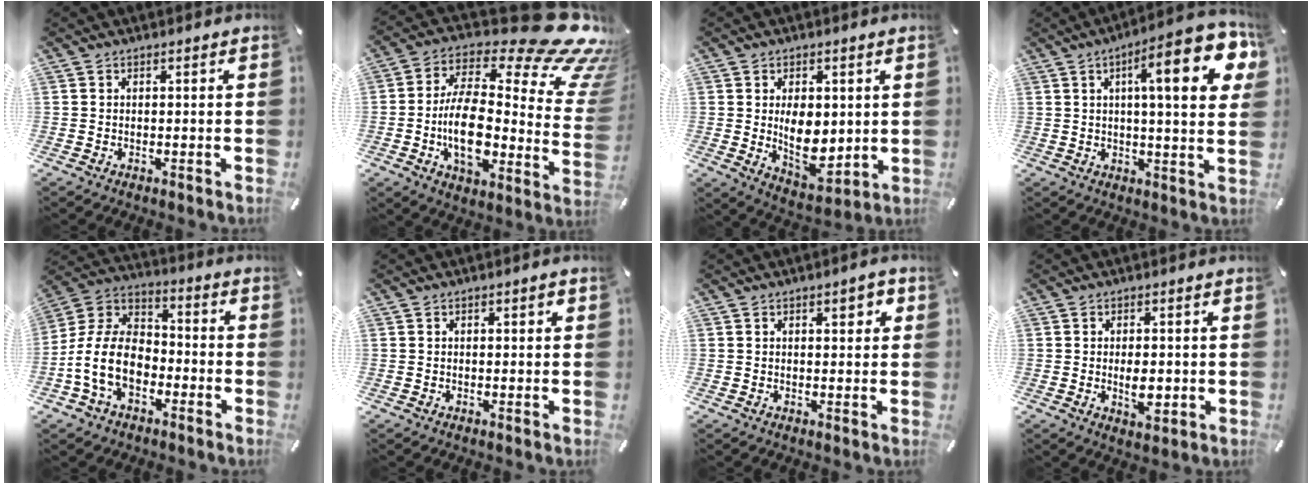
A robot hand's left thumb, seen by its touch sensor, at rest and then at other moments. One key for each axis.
{"total": 24.4, "fx": 5.3, "fy": 12.4, "fz": 20.3, "tx": -0.340, "ty": -0.065, "tz": 0.089}
{"total": 10.0, "fx": 0.8, "fy": 6.8, "fz": 7.3, "tx": -0.099, "ty": -0.013, "tz": 0.012}
{"total": 18.3, "fx": 6.4, "fy": 4.5, "fz": 16.5, "tx": -0.229, "ty": -0.027, "tz": 0.084}
{"total": 12.9, "fx": -4.8, "fy": 8.9, "fz": 7.9, "tx": -0.187, "ty": 0.016, "tz": -0.094}
{"total": 1.2, "fx": 0.4, "fy": 0.5, "fz": 1.0, "tx": -0.019, "ty": 0.004, "tz": 0.005}
{"total": 3.1, "fx": 1.3, "fy": 1.5, "fz": 2.4, "tx": -0.034, "ty": 0.001, "tz": 0.017}
{"total": 5.1, "fx": -0.4, "fy": 2.9, "fz": 4.2, "tx": -0.071, "ty": -0.007, "tz": -0.012}